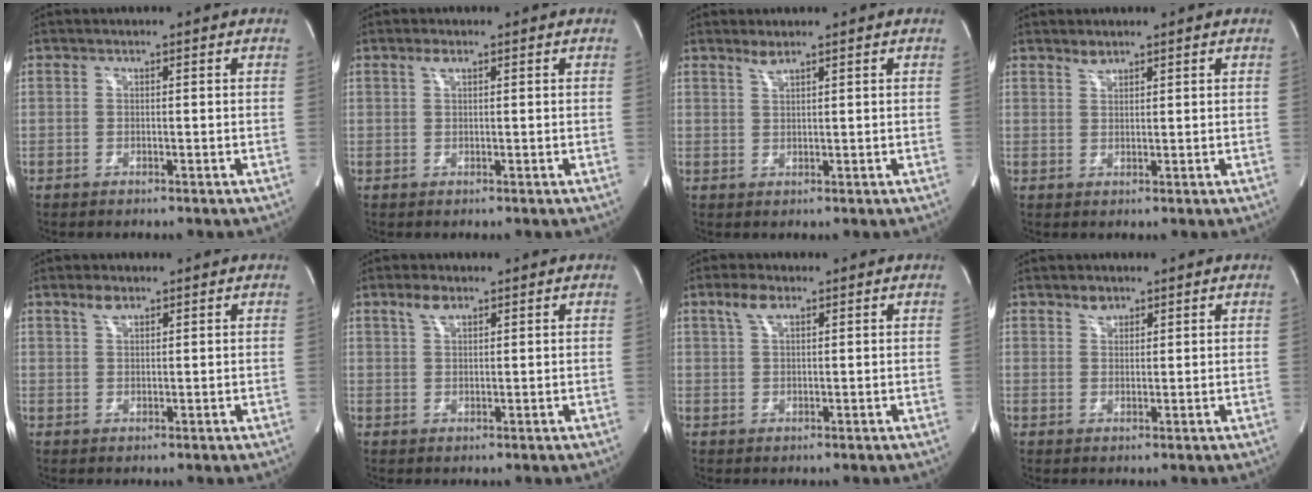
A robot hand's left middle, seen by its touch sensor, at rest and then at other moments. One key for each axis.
{"total": 1.2, "fx": 0.7, "fy": 0.3, "fz": 0.9, "tx": -0.020, "ty": 0.006, "tz": 0.014}
{"total": 1.5, "fx": 1.3, "fy": -0.1, "fz": 0.7, "tx": -0.017, "ty": -0.002, "tz": 0.027}
{"total": 1.4, "fx": 1.3, "fy": 0.4, "fz": 0.3, "tx": -0.007, "ty": -0.001, "tz": 0.025}
{"total": 2.3, "fx": 1.6, "fy": 0.9, "fz": 1.3, "tx": -0.031, "ty": 0.006, "tz": 0.034}
{"total": 2.8, "fx": 1.9, "fy": 1.1, "fz": 1.8, "tx": -0.041, "ty": 0.007, "tz": 0.040}
{"total": 3.3, "fx": 2.0, "fy": 1.1, "fz": 2.4, "tx": -0.056, "ty": 0.013, "tz": 0.043}
{"total": 2.0, "fx": 1.5, "fy": 1.1, "fz": 0.6, "tx": -0.013, "ty": 0.002, "tz": 0.027}